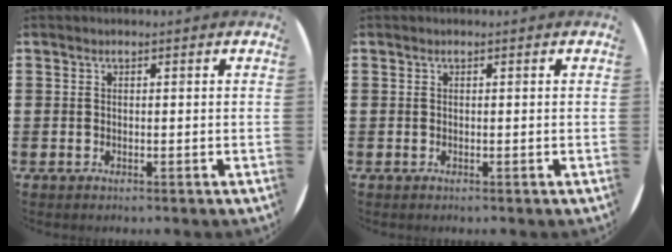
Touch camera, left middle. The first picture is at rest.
{"total": 0.0}